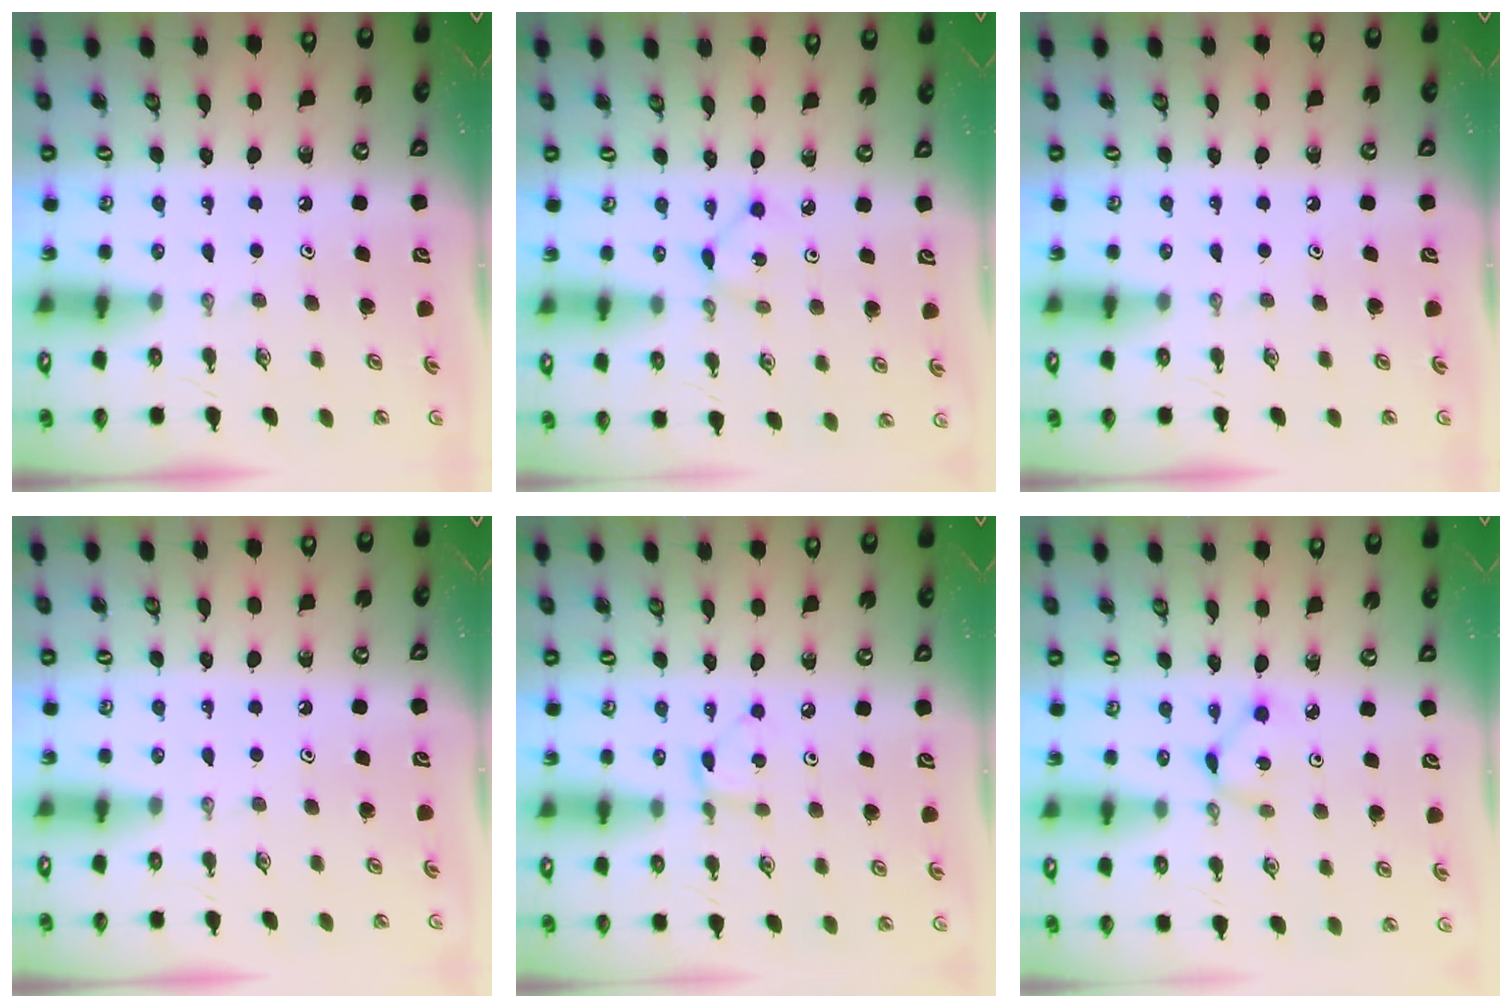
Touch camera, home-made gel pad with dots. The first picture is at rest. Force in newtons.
{"total": 2.0, "press": 2.0, "slide": 0.2}
{"total": 0.0}
{"total": 0.0}
{"total": 3.0, "press": 3.0, "slide": 0.1}
{"total": 2.3, "press": 2.3, "slide": 0.1}